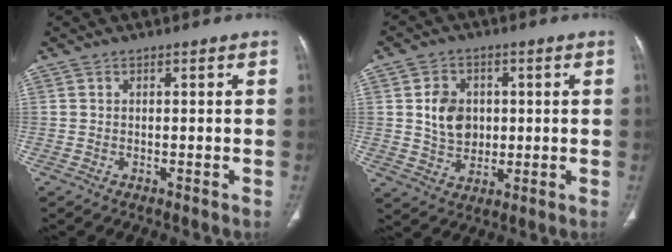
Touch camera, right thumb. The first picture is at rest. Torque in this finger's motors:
{"motor_torque": [-0.43, 0.86, 0.63, 0.38, -0.01]}